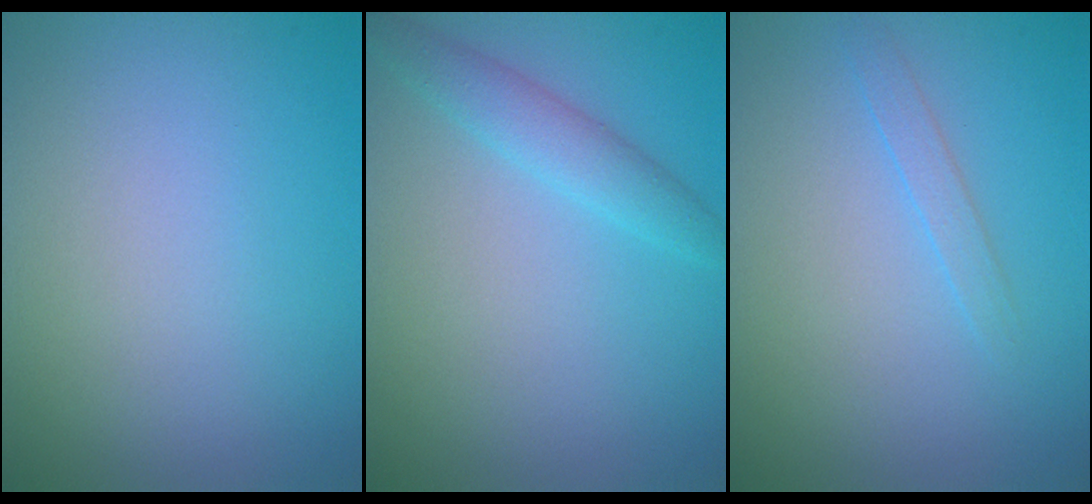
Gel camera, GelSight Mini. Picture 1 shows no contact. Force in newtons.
{"total": 2.3, "press": 2.3, "slide": 0.1}
{"total": 1.1, "press": 1.1, "slide": 0.0}